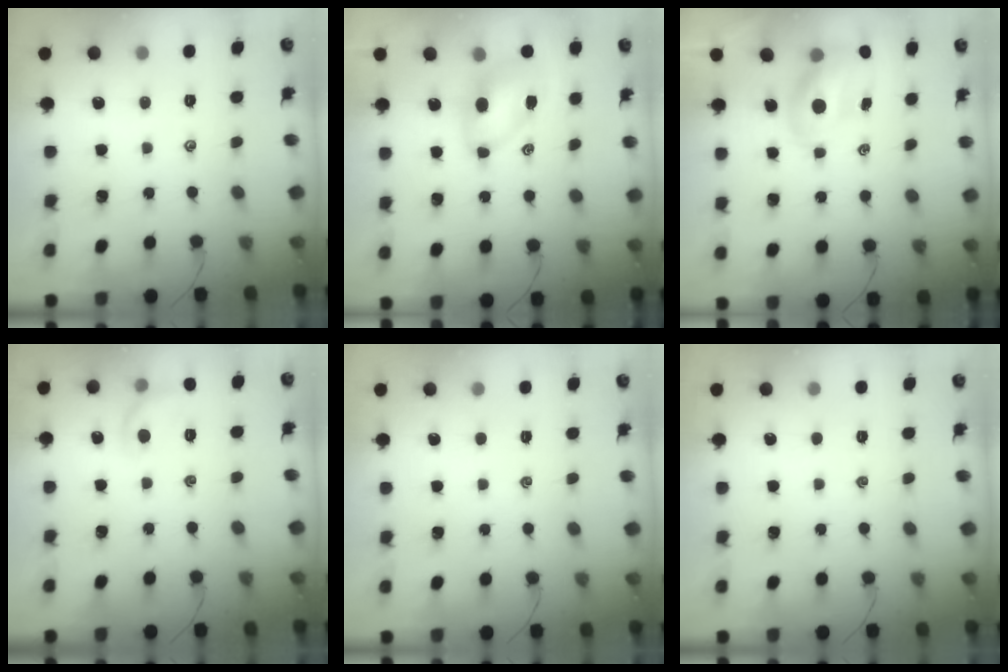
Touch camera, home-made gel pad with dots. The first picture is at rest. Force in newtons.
{"total": 7.1, "press": 7.0, "slide": 1.1}
{"total": 7.1, "press": 7.0, "slide": 0.9}
{"total": 8.1, "press": 8.0, "slide": 1.4}
{"total": 1.1, "press": 0.9, "slide": 0.5}
{"total": 0.0}